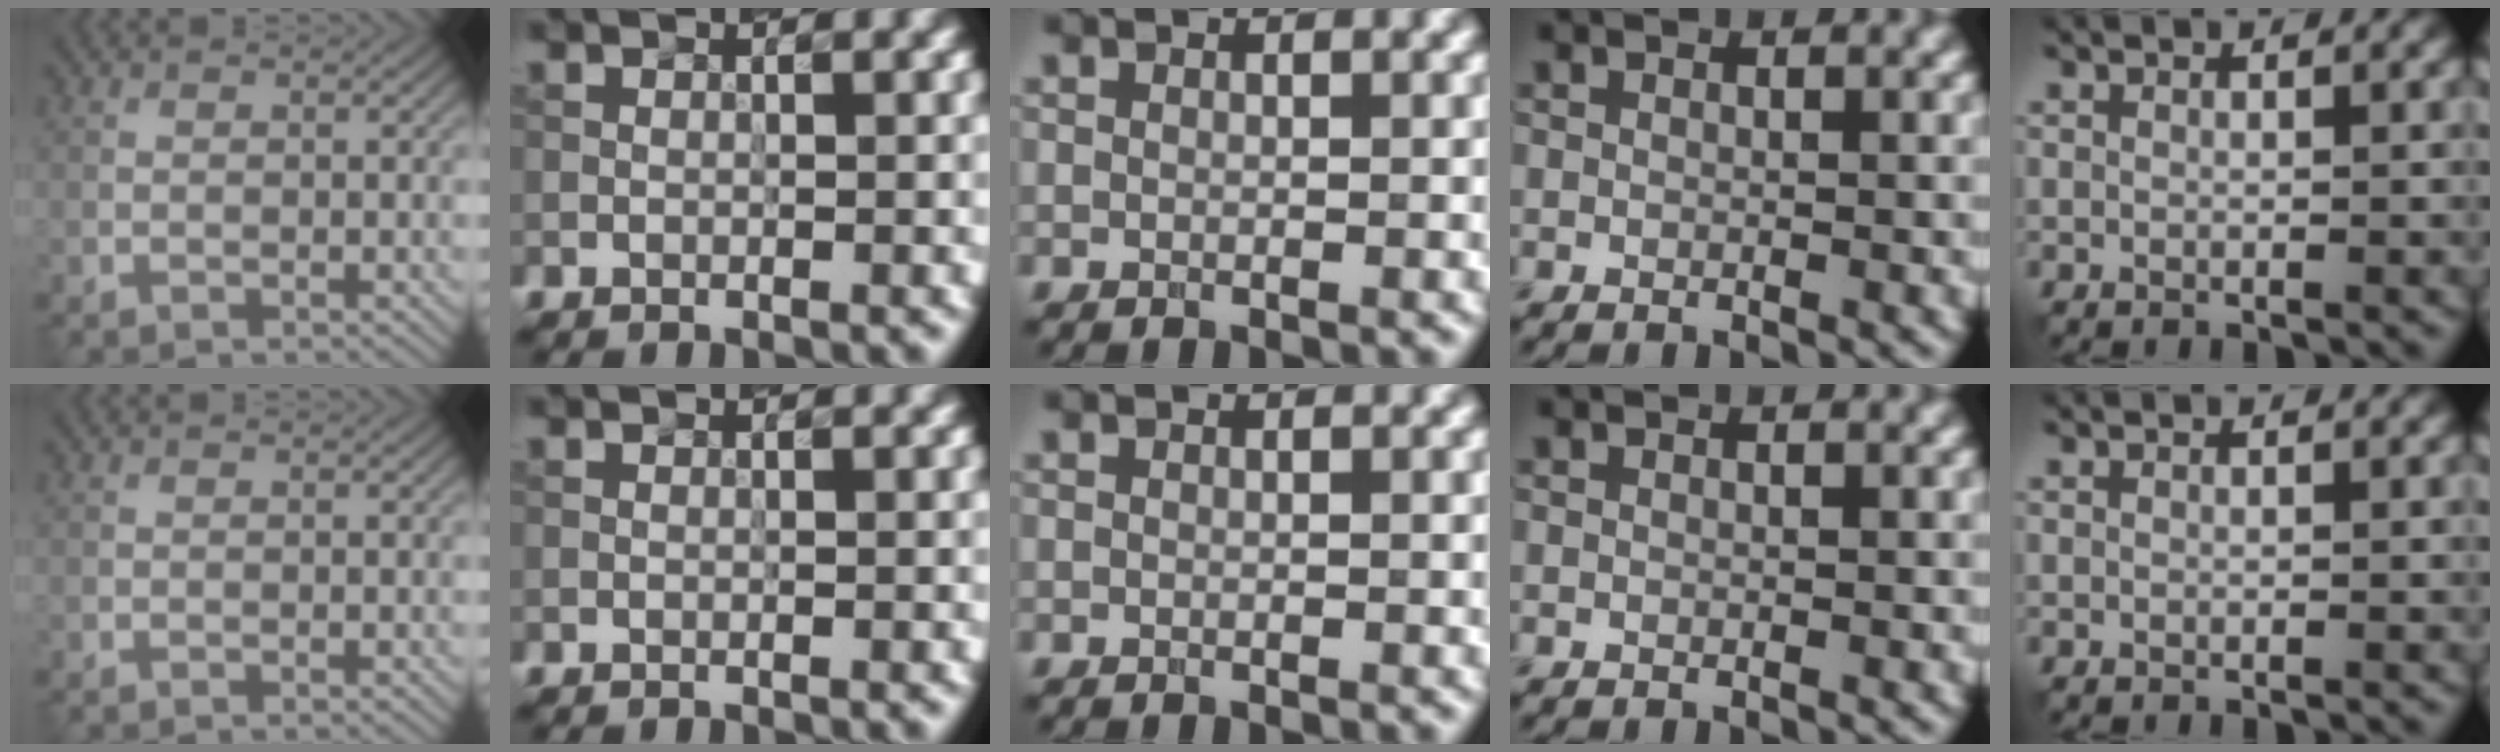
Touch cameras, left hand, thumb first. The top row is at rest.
{}